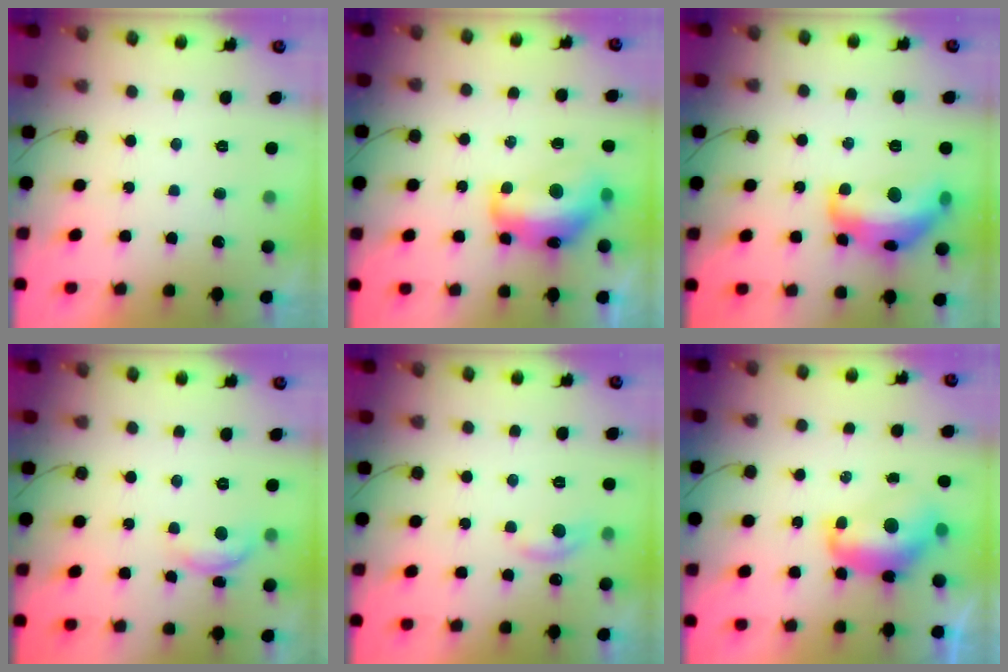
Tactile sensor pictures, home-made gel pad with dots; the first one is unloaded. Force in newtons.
{"total": 14.1, "press": 14.0, "slide": 1.5}
{"total": 16.0, "press": 16.0, "slide": 0.9}
{"total": 8.5, "press": 8.5, "slide": 0.6}
{"total": 6.1, "press": 6.1, "slide": 0.6}
{"total": 10.5, "press": 10.5, "slide": 0.9}